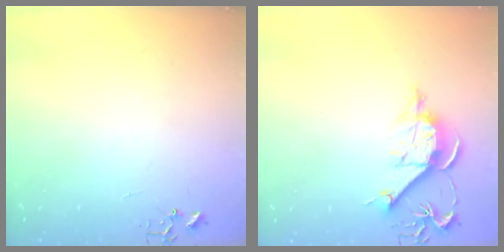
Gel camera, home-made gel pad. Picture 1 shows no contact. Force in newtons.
{"total": 10.2, "press": 10.2, "slide": 0.5}